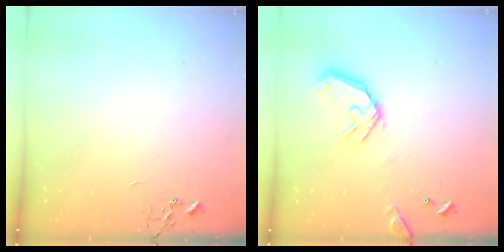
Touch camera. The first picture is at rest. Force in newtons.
{"total": 14.4, "press": 14.2, "slide": 2.1}